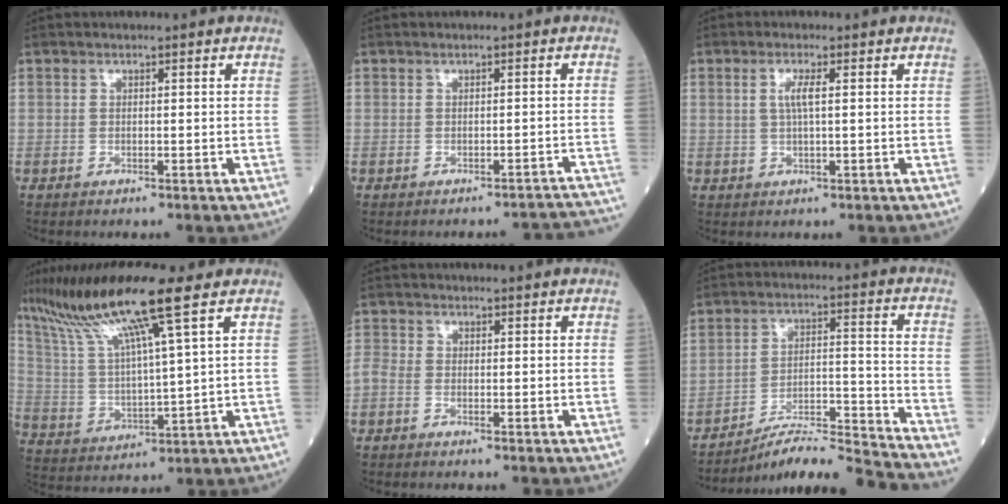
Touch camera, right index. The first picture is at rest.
{"total": 6.3, "force": [-6.2, 0.6, -0.2], "torque": [0.020, 0.013, -0.054]}
{"total": 2.6, "force": [0.7, 0.1, 2.5], "torque": [-0.054, 0.001, 0.013]}
{"total": 15.6, "force": [10.5, -1.2, 11.4], "torque": [-0.218, 0.016, 0.195]}
{"total": 2.2, "force": [-1.1, 1.1, 1.6], "torque": [-0.048, 0.008, -0.023]}
{"total": 13.2, "force": [-12.6, -2.2, 3.1], "torque": [-0.043, 0.023, -0.211]}